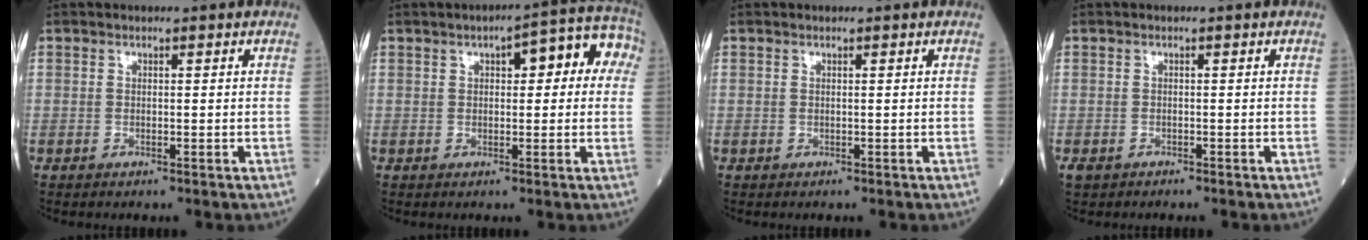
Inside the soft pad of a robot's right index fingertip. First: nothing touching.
{"total": 9.0, "force": [2.5, 3.1, 8.0], "torque": [-0.092, 0.046, 0.023]}
{"total": 0.0}
{"total": 1.5, "force": [-1.2, 0.7, 0.4], "torque": [-0.010, -0.001, -0.018]}